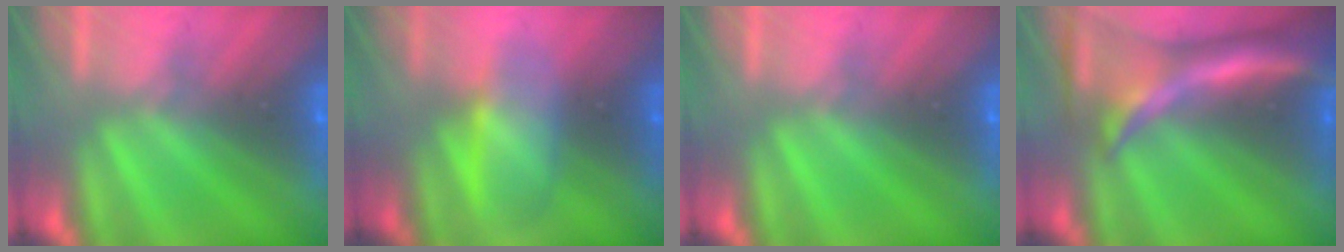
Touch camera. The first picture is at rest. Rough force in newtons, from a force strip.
{"total": 3.0}
{"total": 0.0}
{"total": 7.6}